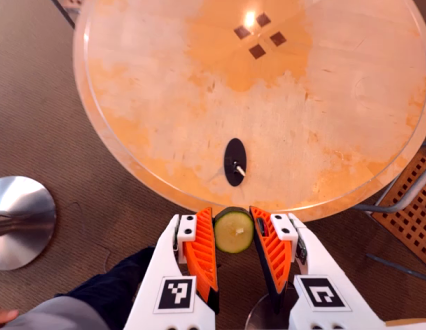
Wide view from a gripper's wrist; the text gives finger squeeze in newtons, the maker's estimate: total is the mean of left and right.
{"total": 8.2, "left": 8.0, "right": 8.3}